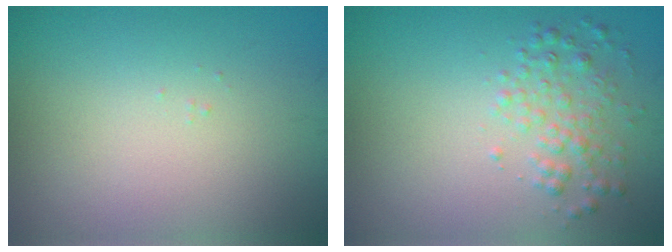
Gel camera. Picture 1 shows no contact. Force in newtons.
{"total": 2.4, "press": 2.4, "slide": 0.1}